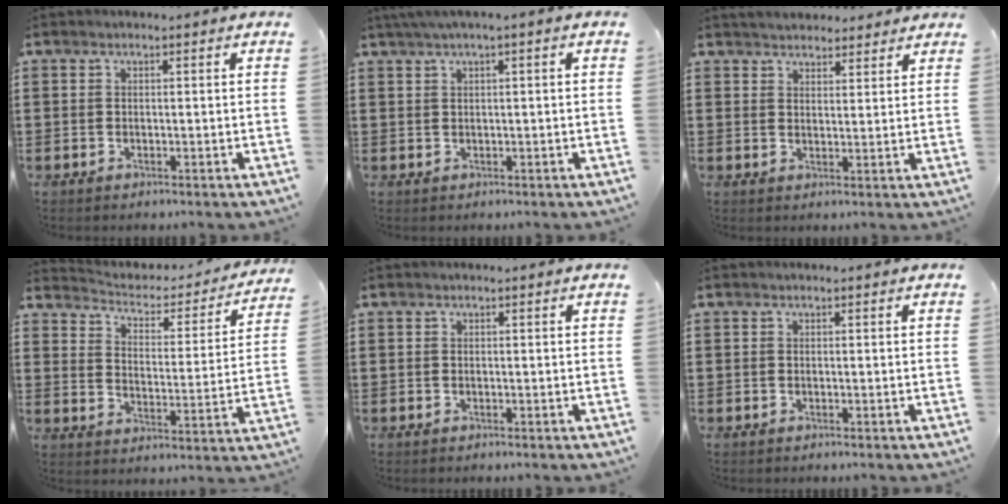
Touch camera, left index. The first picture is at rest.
{"total": 1.8, "force": [0.3, 0.0, 1.8], "torque": [-0.030, -0.003, 0.005]}
{"total": 3.0, "force": [2.9, 0.7, 0.2], "torque": [-0.012, -0.003, 0.054]}
{"total": 2.6, "force": [2.5, 0.8, 0.5], "torque": [-0.030, -0.026, 0.032]}
{"total": 0.0}
{"total": 0.0}